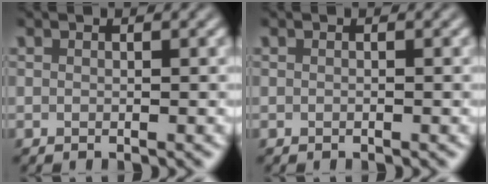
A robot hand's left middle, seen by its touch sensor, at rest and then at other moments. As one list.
[{"total": 0.0}]